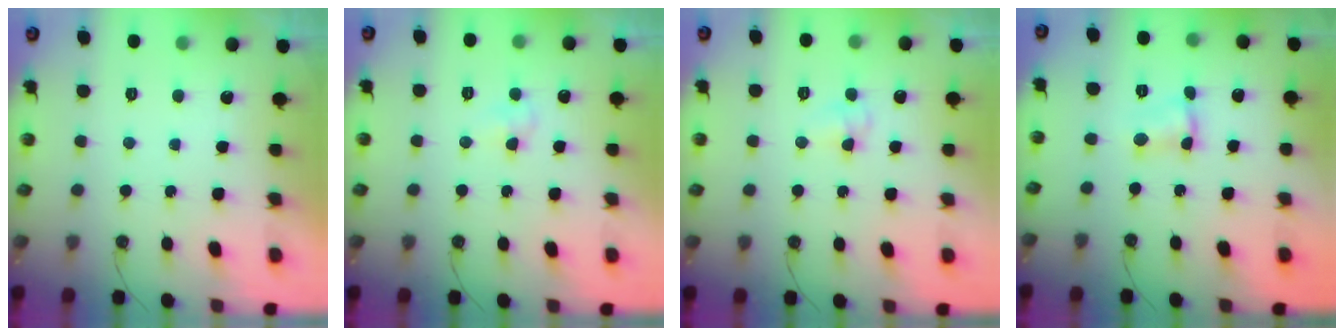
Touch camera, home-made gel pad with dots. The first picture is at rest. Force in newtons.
{"total": 4.3, "press": 4.2, "slide": 0.7}
{"total": 3.9, "press": 3.9, "slide": 0.7}
{"total": 2.1, "press": 2.1, "slide": 0.2}